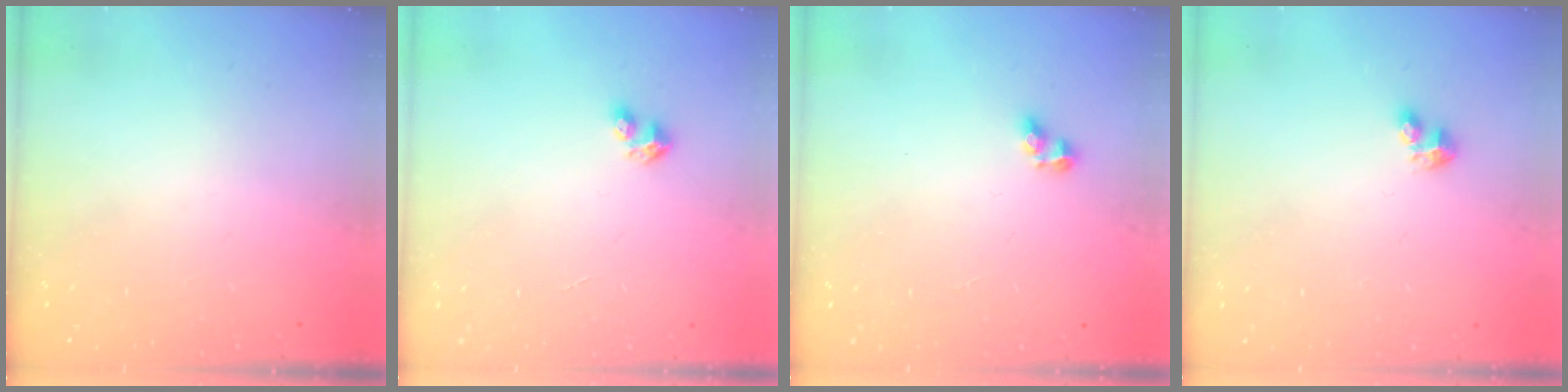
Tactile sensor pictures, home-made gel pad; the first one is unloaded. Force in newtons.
{"total": 3.0, "press": 2.9, "slide": 0.3}
{"total": 2.9, "press": 2.6, "slide": 1.1}
{"total": 2.3, "press": 2.2, "slide": 0.5}